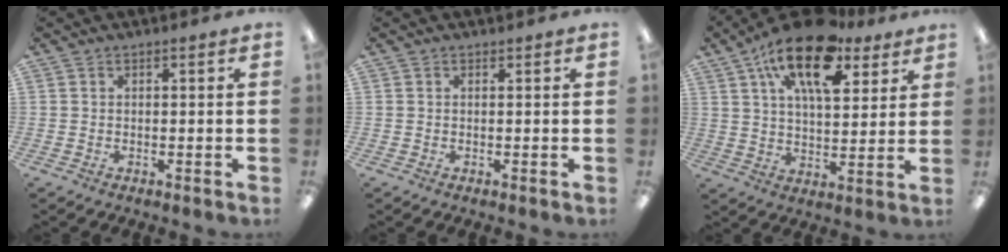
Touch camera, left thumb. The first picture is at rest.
{"total": 0.0}
{"total": 18.2, "force": [10.9, 8.3, 12.0], "torque": [-0.196, -0.044, 0.182]}